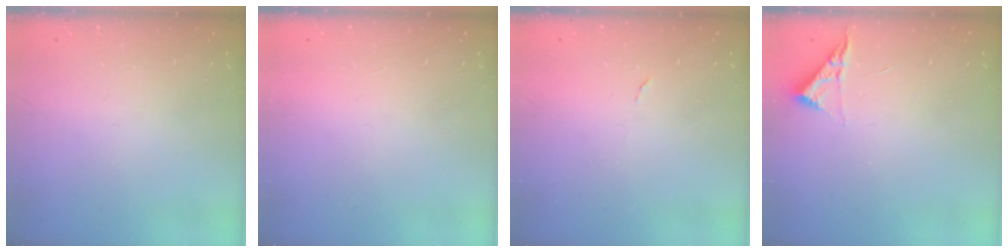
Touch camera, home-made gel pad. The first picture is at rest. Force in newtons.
{"total": 1.6, "press": 1.6, "slide": 0.1}
{"total": 3.8, "press": 3.8, "slide": 0.2}
{"total": 5.1, "press": 5.0, "slide": 0.7}